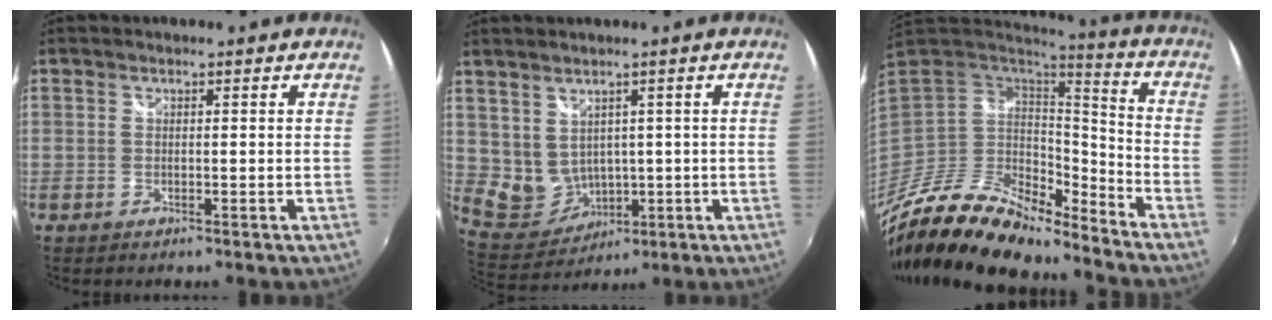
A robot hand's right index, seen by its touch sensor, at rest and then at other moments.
{"total": 7.6, "force": [1.9, 6.2, 3.9], "torque": [-0.081, -0.004, 0.067]}
{"total": 22.1, "force": [-17.4, 7.6, 11.3], "torque": [-0.229, -0.029, -0.315]}